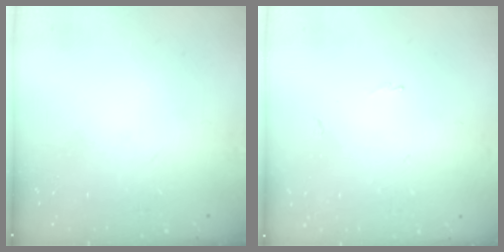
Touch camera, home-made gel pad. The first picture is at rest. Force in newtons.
{"total": 0.8, "press": 0.7, "slide": 0.4}